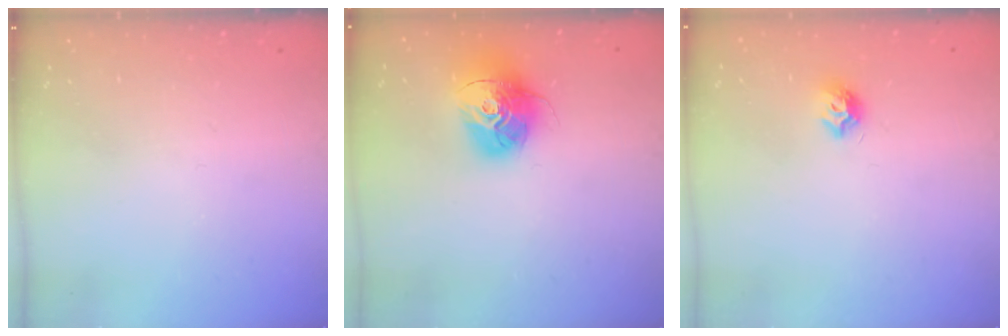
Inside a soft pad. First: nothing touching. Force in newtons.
{"total": 16.1, "press": 16.0, "slide": 1.5}
{"total": 7.1, "press": 7.1, "slide": 0.8}